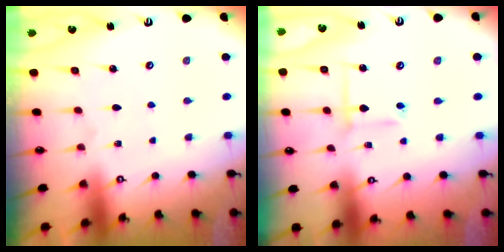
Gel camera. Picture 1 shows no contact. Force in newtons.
{"total": 4.5, "press": 4.4, "slide": 0.4}